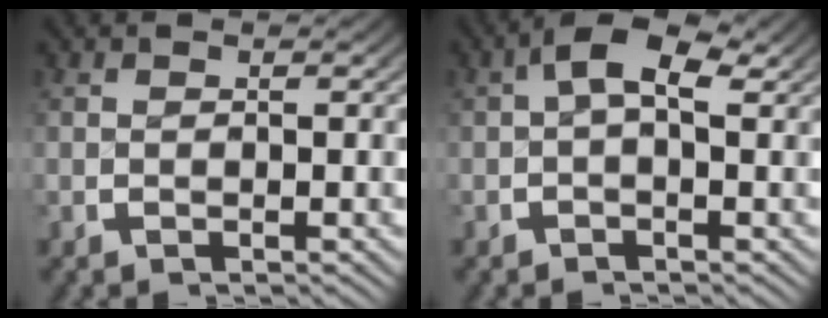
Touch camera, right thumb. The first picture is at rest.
{"total": 4.0, "force": [1.1, 2.0, 3.2], "torque": [-0.052, 0.006, 0.007]}